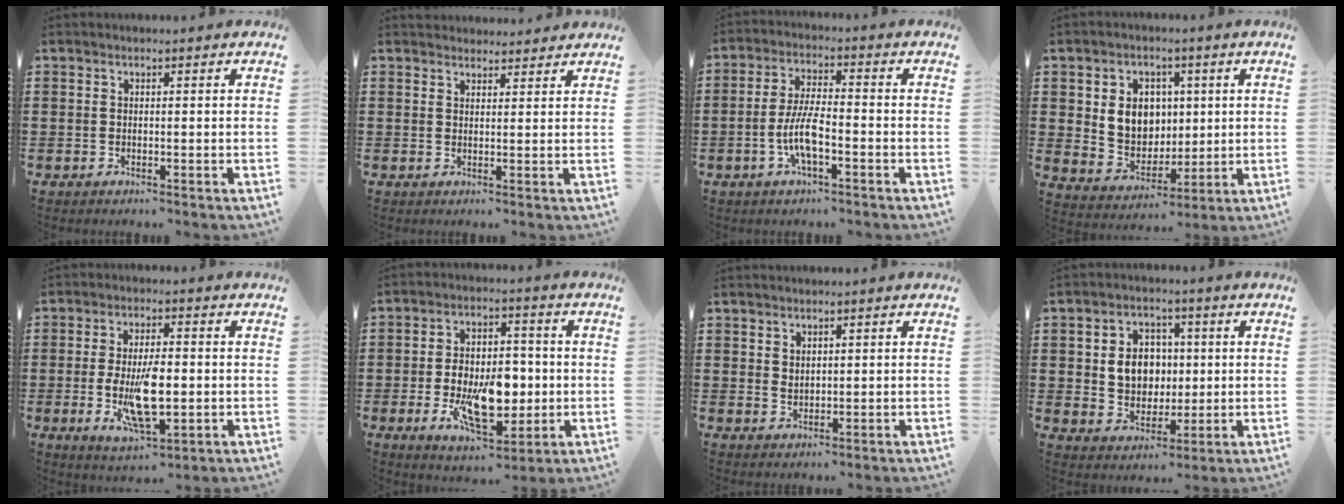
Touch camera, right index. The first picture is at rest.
{"total": 2.1, "force": [2.0, 0.5, -0.3], "torque": [0.002, 0.001, 0.040]}
{"total": 6.8, "force": [-2.3, 2.0, 6.1], "torque": [-0.144, -0.011, -0.051]}
{"total": 7.1, "force": [1.3, 6.2, 3.1], "torque": [-0.072, 0.013, 0.022]}
{"total": 9.4, "force": [-1.3, 3.7, 8.6], "torque": [-0.172, -0.012, -0.026]}
{"total": 11.6, "force": [-1.6, 6.4, 9.5], "torque": [-0.155, -0.006, -0.028]}
{"total": 1.5, "force": [1.3, 0.8, 0.2], "torque": [-0.006, 0.003, 0.026]}
{"total": 7.0, "force": [0.7, 5.9, 3.6], "torque": [-0.067, 0.010, 0.007]}